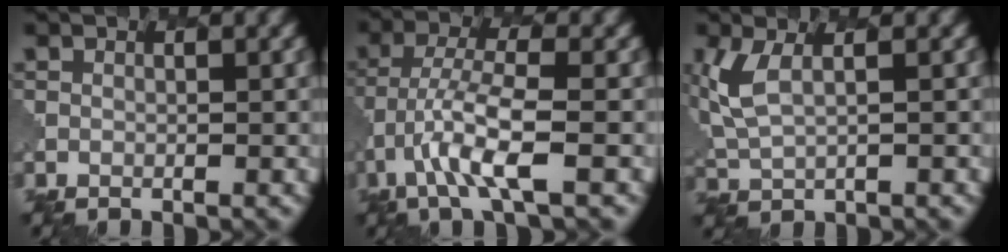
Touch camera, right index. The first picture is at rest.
{"total": 5.4, "force": [-2.1, 1.1, 4.8], "torque": [-0.095, 0.003, -0.047]}
{"total": 3.9, "force": [1.4, 1.8, 3.2], "torque": [-0.090, -0.004, 0.032]}